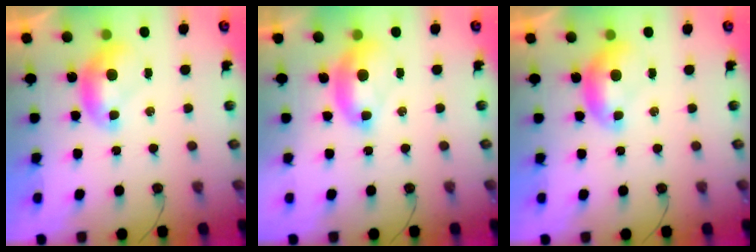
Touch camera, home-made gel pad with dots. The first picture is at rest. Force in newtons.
{"total": 2.6, "press": 2.5, "slide": 0.5}
{"total": 0.0}